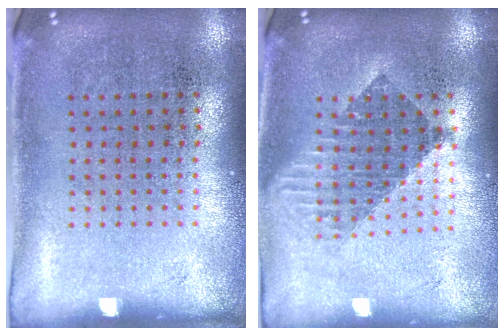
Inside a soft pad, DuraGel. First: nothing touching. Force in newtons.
{"total": 1.6, "press": 1.4, "slide": 0.9}